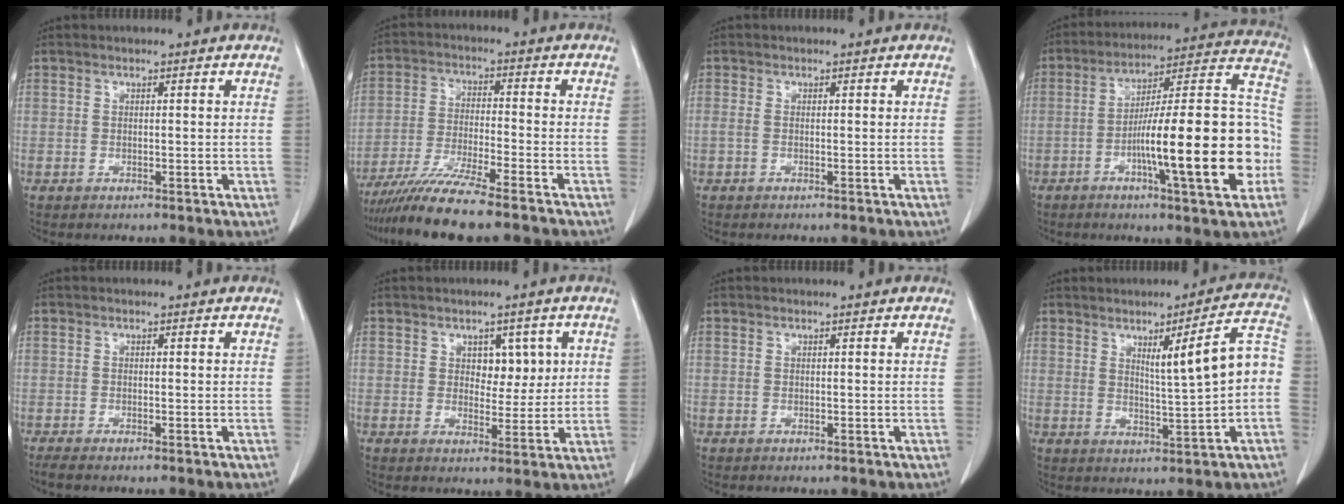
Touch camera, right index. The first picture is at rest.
{"total": 10.7, "force": [-8.8, -0.5, 6.1], "torque": [-0.106, -0.029, -0.152]}
{"total": 0.7, "force": [-0.1, 0.1, 0.6], "torque": [-0.013, 0.000, -0.002]}
{"total": 21.9, "force": [-6.0, 1.9, 21.0], "torque": [-0.277, 0.016, -0.089]}
{"total": 2.1, "force": [-1.8, 0.0, 1.1], "torque": [-0.019, -0.004, -0.026]}
{"total": 4.3, "force": [1.4, 2.8, 3.0], "torque": [-0.032, 0.005, 0.024]}
{"total": 0.0}
{"total": 9.3, "force": [0.6, 0.1, 9.2], "torque": [-0.127, 0.017, 0.012]}